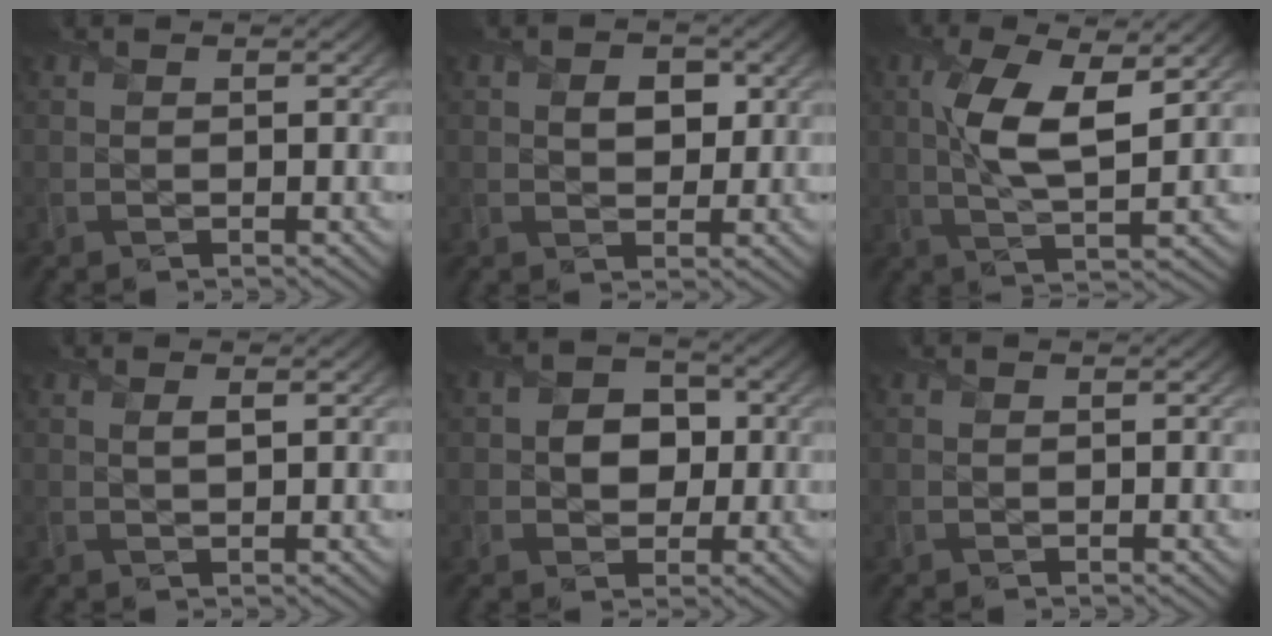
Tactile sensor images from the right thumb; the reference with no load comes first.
{"total": 3.0, "force": [0.8, 2.1, 2.0], "torque": [-0.038, -0.002, 0.010]}
{"total": 8.6, "force": [2.1, 3.1, 7.8], "torque": [-0.163, 0.005, 0.035]}
{"total": 1.0, "force": [0.5, 0.1, 0.8], "torque": [-0.015, 0.002, 0.009]}
{"total": 4.4, "force": [-0.1, 3.8, 2.2], "torque": [-0.036, 0.002, -0.018]}
{"total": 0.0}